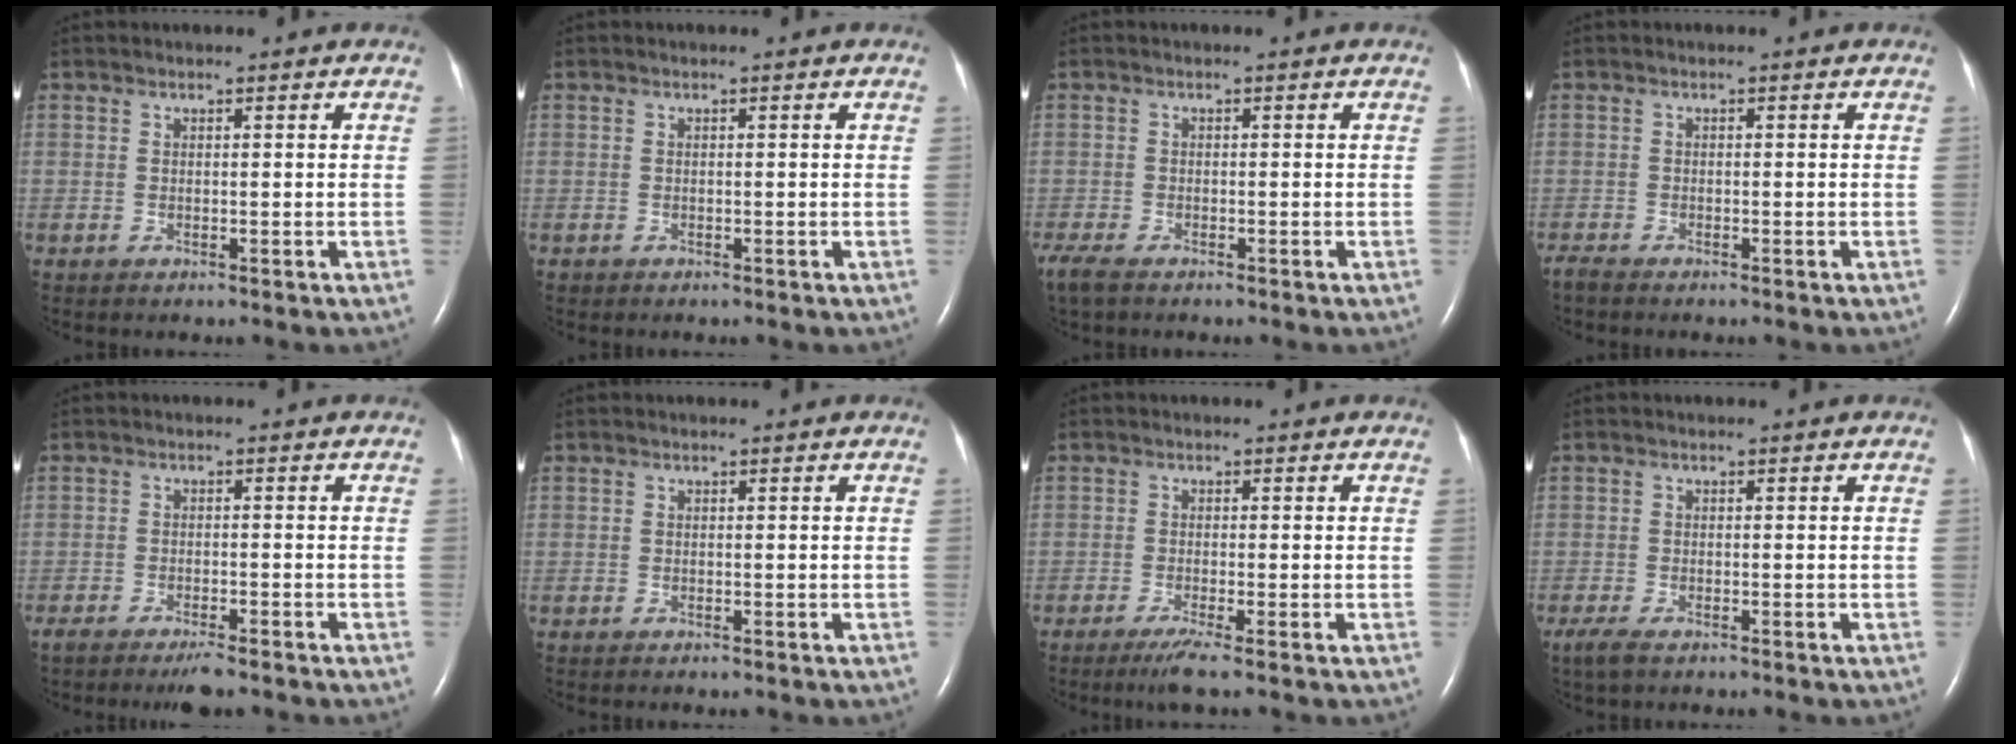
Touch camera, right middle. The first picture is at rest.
{"total": 0.0}
{"total": 5.0, "force": [-3.7, 1.8, 2.7], "torque": [-0.061, -0.014, -0.066]}
{"total": 1.2, "force": [-1.2, 0.1, 0.4], "torque": [-0.015, -0.003, -0.023]}
{"total": 4.4, "force": [-3.5, 0.6, 2.5], "torque": [-0.040, -0.009, -0.052]}
{"total": 0.0}
{"total": 2.9, "force": [-1.9, -0.4, 2.2], "torque": [-0.046, -0.011, -0.038]}
{"total": 2.9, "force": [-2.0, 0.9, 2.0], "torque": [-0.049, -0.010, -0.033]}